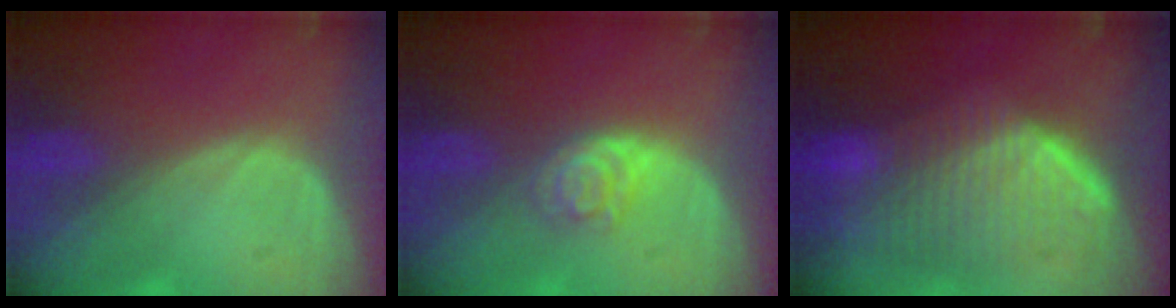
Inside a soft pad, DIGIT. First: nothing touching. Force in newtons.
{"total": 4.0, "press": 3.6, "slide": 1.8}
{"total": 9.8, "press": 9.0, "slide": 3.8}